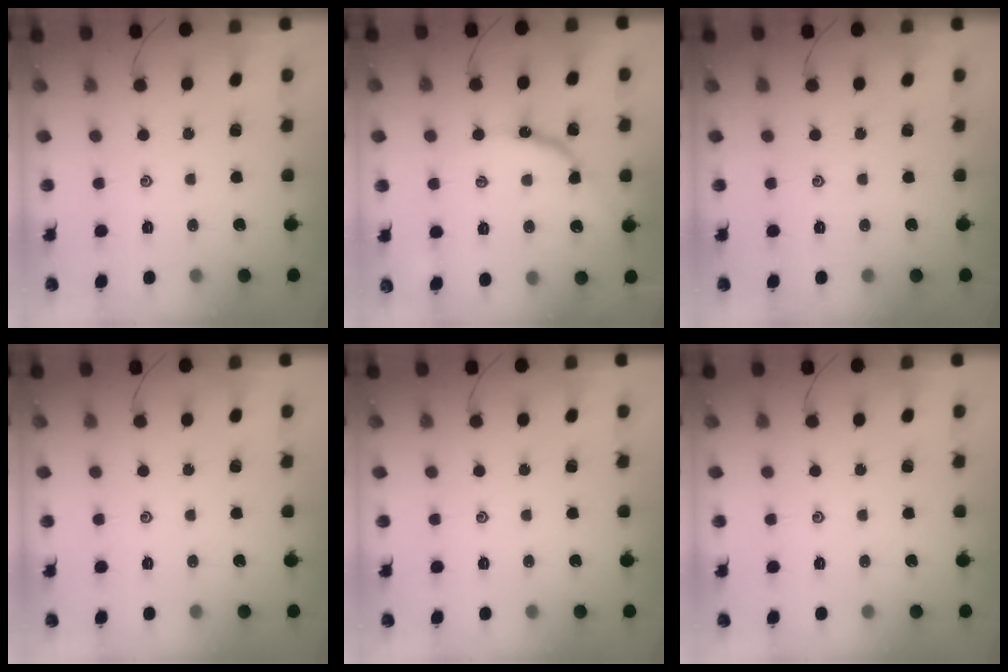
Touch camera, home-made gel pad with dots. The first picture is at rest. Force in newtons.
{"total": 9.7, "press": 9.6, "slide": 0.8}
{"total": 0.0}
{"total": 0.0}
{"total": 0.0}
{"total": 0.0}